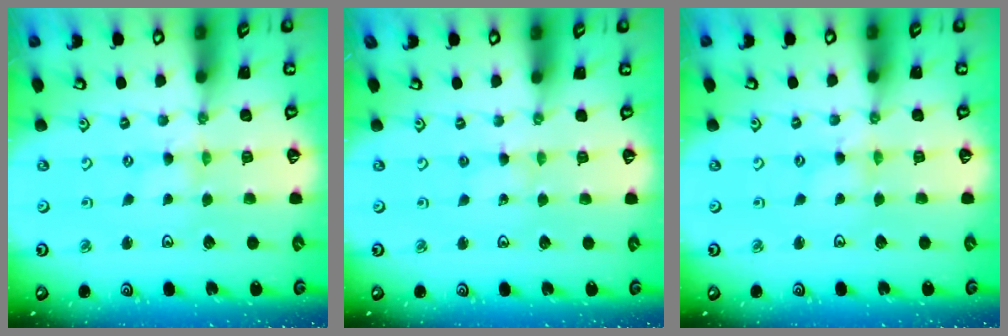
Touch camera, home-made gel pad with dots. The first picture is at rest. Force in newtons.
{"total": 2.5, "press": 2.5, "slide": 0.3}
{"total": 1.5, "press": 1.5, "slide": 0.3}